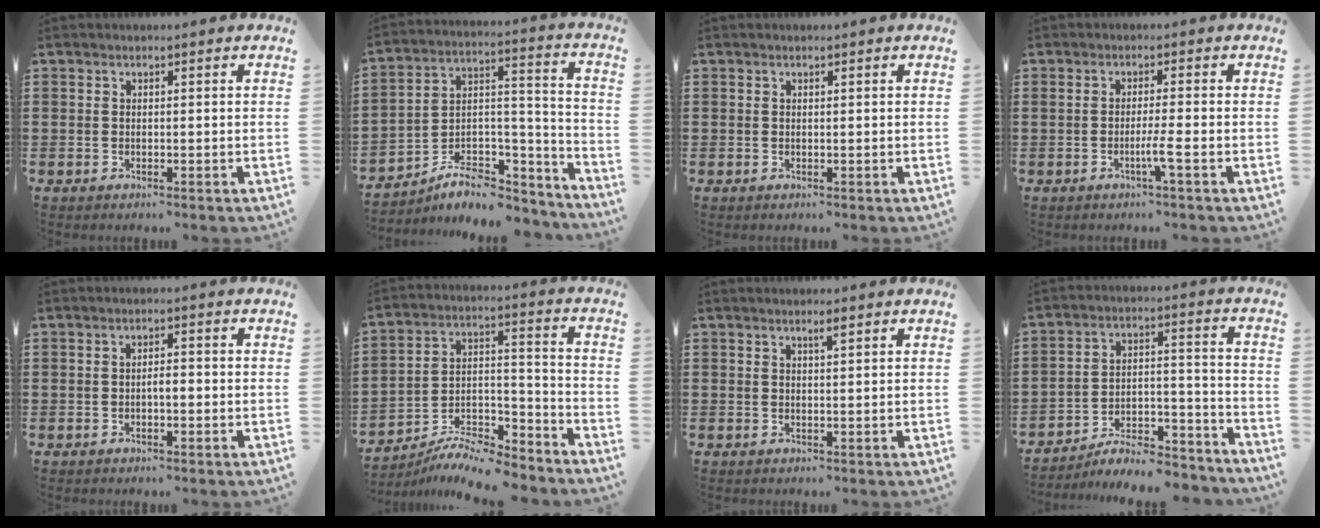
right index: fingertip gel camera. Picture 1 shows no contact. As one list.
[{"total": 7.5, "force": [-5.6, 4.2, 2.6], "torque": [-0.046, 0.017, -0.102]}, {"total": 0.0}, {"total": 3.2, "force": [-1.2, -0.3, 2.9], "torque": [-0.049, -0.008, -0.025]}, {"total": 2.0, "force": [-0.6, 0.4, 1.8], "torque": [-0.034, 0.002, -0.011]}, {"total": 8.6, "force": [-8.1, 1.4, 2.7], "torque": [-0.039, 0.018, -0.156]}, {"total": 1.4, "force": [0.9, 0.2, 1.1], "torque": [-0.015, -0.001, 0.012]}, {"total": 7.4, "force": [-6.7, 1.5, 2.7], "torque": [-0.038, 0.014, -0.129]}]